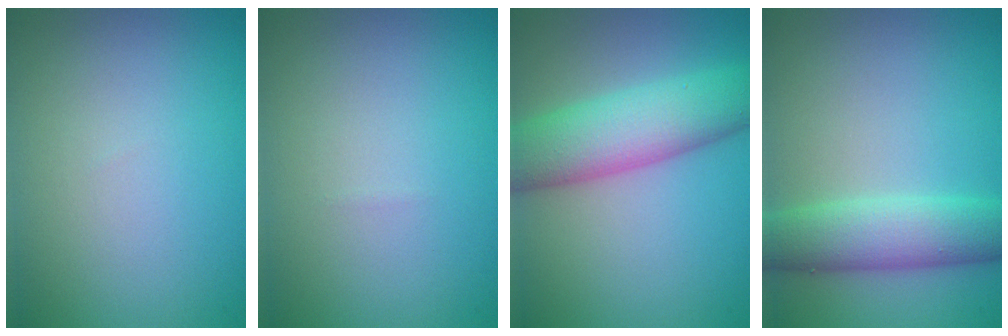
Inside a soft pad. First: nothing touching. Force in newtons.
{"total": 0.0}
{"total": 7.1, "press": 7.1, "slide": 0.2}
{"total": 5.2, "press": 5.2, "slide": 0.5}